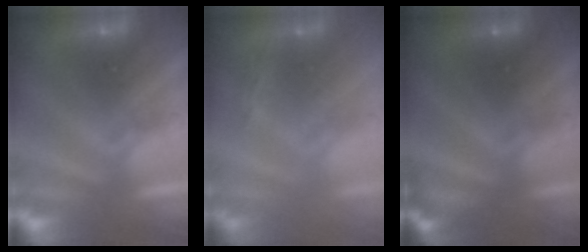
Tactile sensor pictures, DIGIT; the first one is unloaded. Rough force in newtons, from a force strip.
{"total": 2.8}
{"total": 2.2}